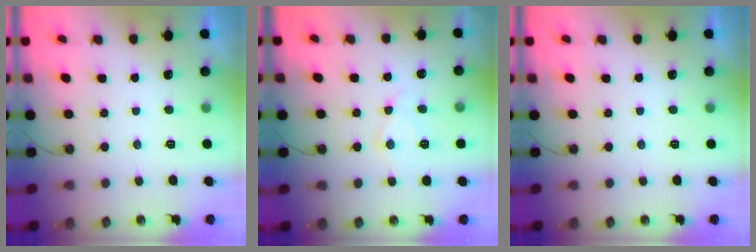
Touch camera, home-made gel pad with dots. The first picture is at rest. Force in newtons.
{"total": 10.0, "press": 9.9, "slide": 0.9}
{"total": 0.0}